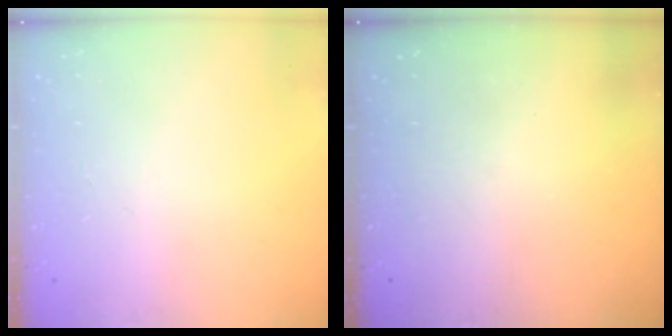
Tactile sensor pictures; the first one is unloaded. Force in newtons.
{"total": 0.0}